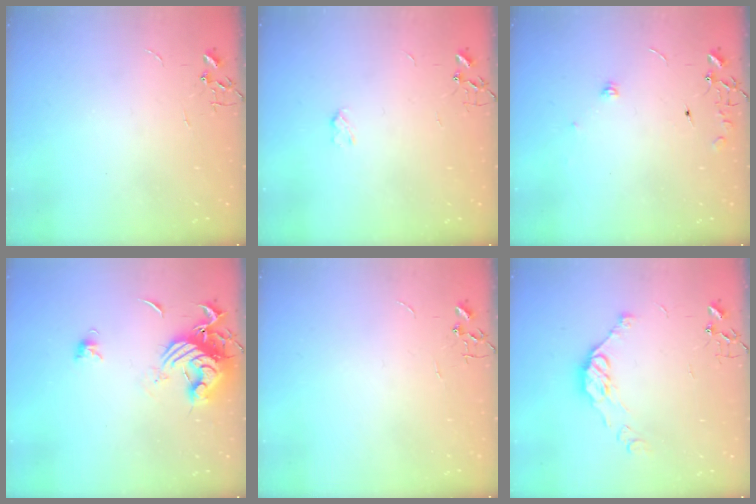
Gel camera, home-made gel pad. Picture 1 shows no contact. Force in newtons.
{"total": 2.6, "press": 2.6, "slide": 0.5}
{"total": 7.5, "press": 7.4, "slide": 0.8}
{"total": 12.5, "press": 12.5, "slide": 1.4}
{"total": 0.0}
{"total": 10.5, "press": 10.4, "slide": 0.6}